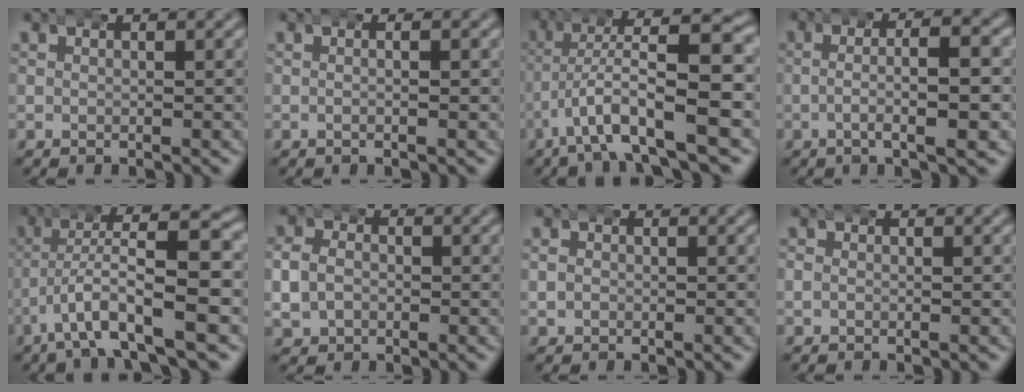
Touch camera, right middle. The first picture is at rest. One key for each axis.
{"total": 1.1, "fx": -0.2, "fy": 0.2, "fz": 1.0, "tx": -0.014, "ty": 0.006, "tz": -0.008}
{"total": 8.3, "fx": -1.6, "fy": 3.0, "fz": 7.6, "tx": -0.137, "ty": -0.002, "tz": -0.022}
{"total": 3.9, "fx": -0.5, "fy": 0.6, "fz": 3.9, "tx": -0.058, "ty": 0.005, "tz": -0.013}
{"total": 7.5, "fx": -1.7, "fy": 2.5, "fz": 6.9, "tx": -0.127, "ty": -0.002, "tz": -0.026}
{"total": 4.1, "fx": -0.2, "fy": 3.7, "fz": 1.7, "tx": -0.049, "ty": -0.008, "tz": -0.005}
{"total": 1.3, "fx": 0.0, "fy": 1.2, "fz": 0.4, "tx": -0.012, "ty": 0.004, "tz": -0.001}
{"total": 1.0, "fx": -0.1, "fy": 0.9, "fz": 0.3, "tx": -0.008, "ty": 0.006, "tz": -0.008}